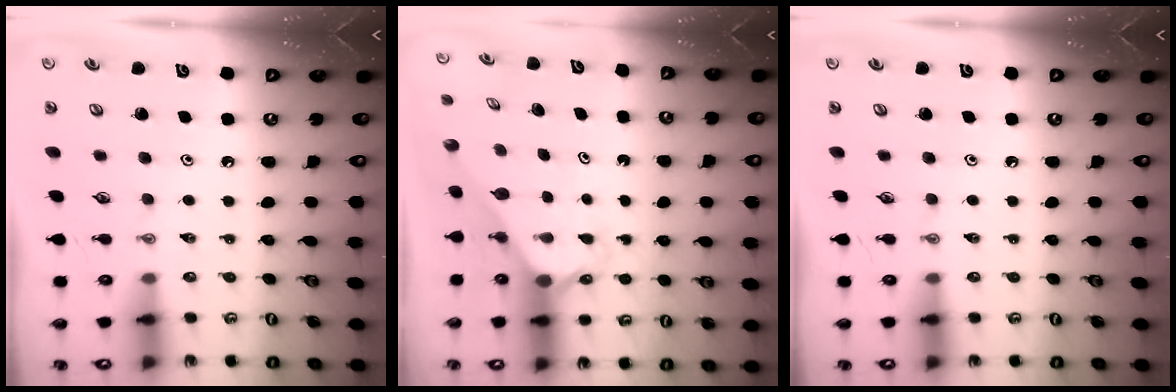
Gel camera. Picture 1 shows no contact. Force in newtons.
{"total": 2.3, "press": 2.3, "slide": 0.2}
{"total": 0.0}